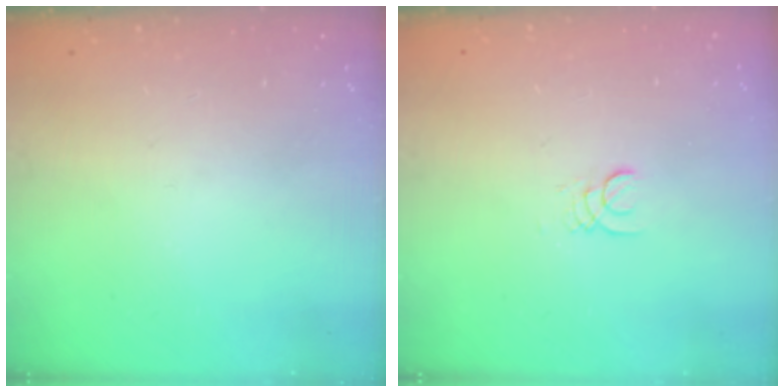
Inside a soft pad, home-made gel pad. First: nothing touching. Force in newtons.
{"total": 1.2, "press": 1.2, "slide": 0.0}